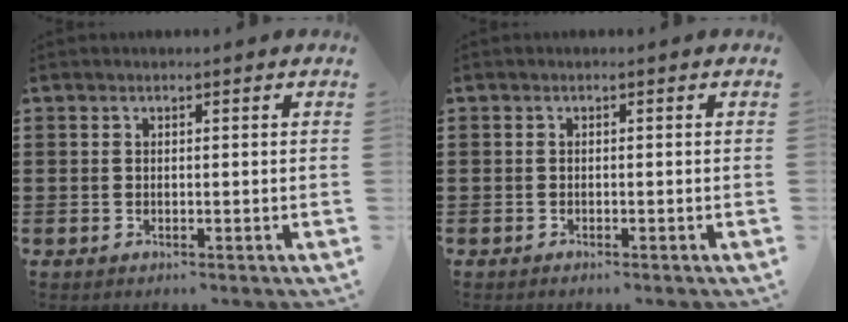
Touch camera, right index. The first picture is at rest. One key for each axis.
{"total": 0.5, "fx": -0.5, "fy": 0.0, "fz": 0.1, "tx": -0.002, "ty": -0.002, "tz": -0.010}